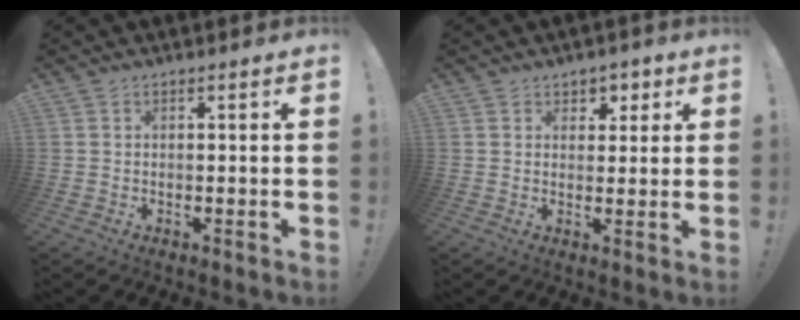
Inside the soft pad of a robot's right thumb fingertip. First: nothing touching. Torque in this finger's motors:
{"motor_torque": [-0.01, 0.00, 0.20, 0.20, 0.05]}